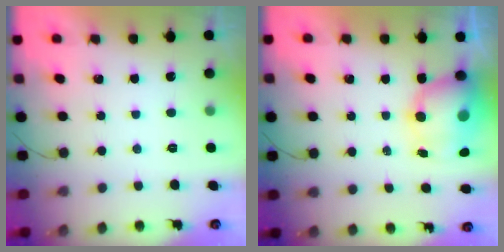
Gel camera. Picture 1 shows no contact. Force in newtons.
{"total": 8.6, "press": 8.4, "slide": 2.0}